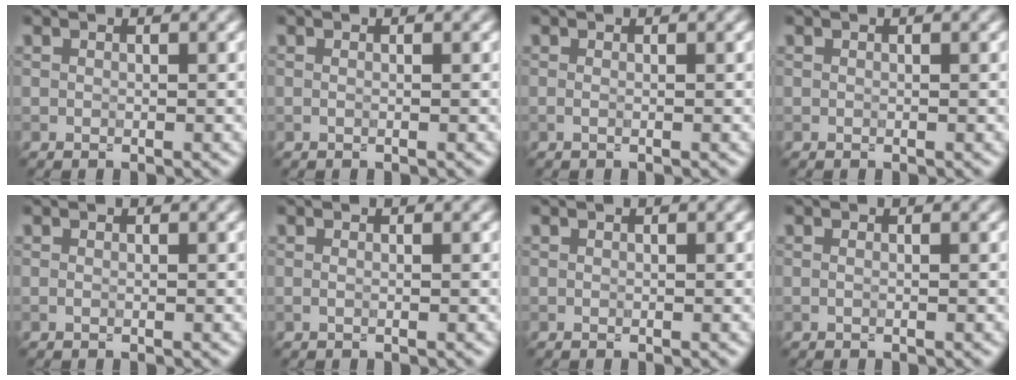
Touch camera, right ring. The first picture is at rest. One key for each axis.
{"total": 0.6, "fx": 0.1, "fy": 0.3, "fz": 0.4, "tx": -0.002, "ty": -0.005, "tz": -0.007}
{"total": 0.6, "fx": 0.0, "fy": 0.3, "fz": 0.5, "tx": -0.009, "ty": -0.005, "tz": -0.007}
{"total": 0.0}
{"total": 0.0}
{"total": 0.5, "fx": 0.1, "fy": 0.2, "fz": 0.5, "tx": -0.007, "ty": -0.007, "tz": -0.007}
{"total": 0.0}
{"total": 0.9, "fx": 0.2, "fy": 0.6, "fz": 0.7, "tx": -0.001, "ty": -0.006, "tz": -0.012}